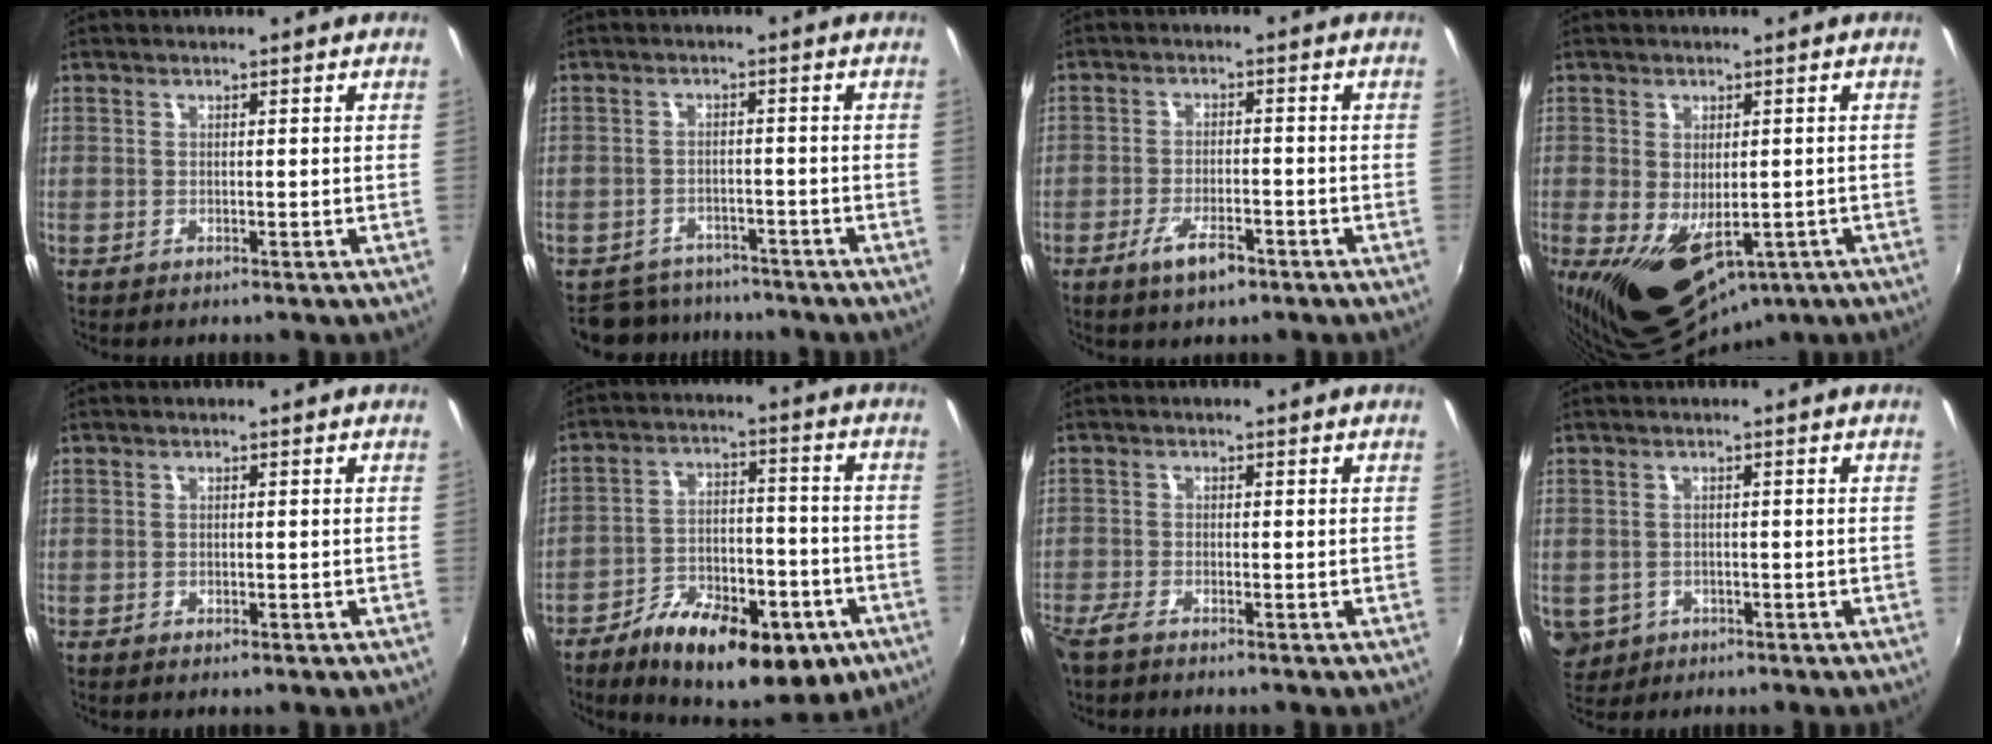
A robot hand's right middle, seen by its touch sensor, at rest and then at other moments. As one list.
[{"total": 7.8, "force": [-6.9, 3.5, 1.1], "torque": [-0.039, 0.000, -0.103]}, {"total": 5.7, "force": [-3.6, 2.0, 4.0], "torque": [-0.090, -0.010, -0.062]}, {"total": 12.2, "force": [-3.9, 7.3, 8.9], "torque": [-0.159, -0.040, -0.045]}, {"total": 0.7, "force": [-0.5, 0.4, 0.3], "torque": [-0.006, -0.005, -0.010]}, {"total": 22.2, "force": [-12.6, 8.7, 16.0], "torque": [-0.270, -0.026, -0.184]}, {"total": 2.5, "force": [-2.1, 0.5, 1.3], "torque": [-0.036, -0.008, -0.045]}, {"total": 5.5, "force": [-1.4, 4.8, 2.3], "torque": [-0.054, -0.010, -0.012]}]